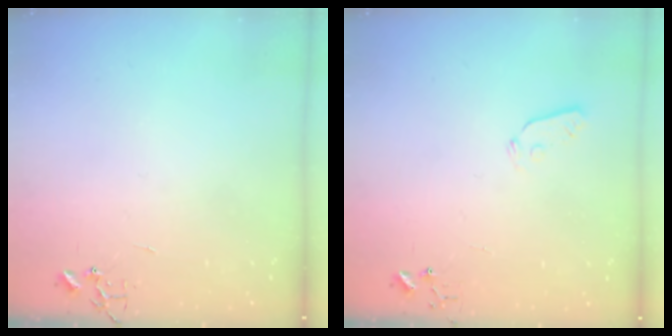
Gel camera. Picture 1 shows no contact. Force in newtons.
{"total": 3.9, "press": 3.8, "slide": 0.9}